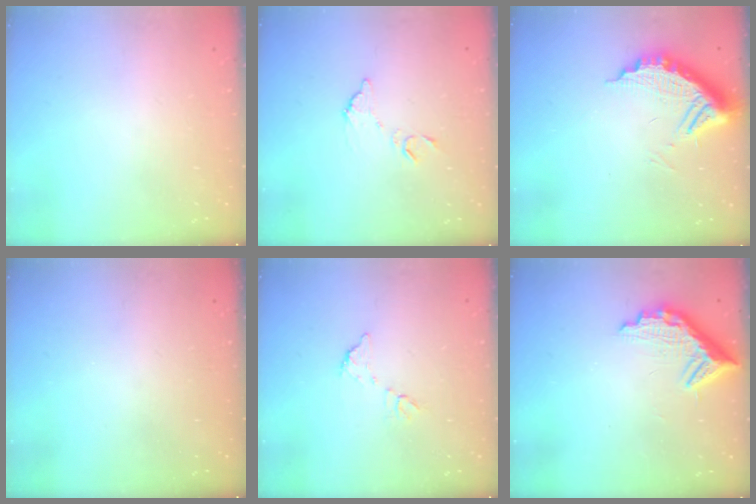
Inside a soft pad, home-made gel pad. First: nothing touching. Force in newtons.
{"total": 7.6, "press": 7.6, "slide": 0.3}
{"total": 11.7, "press": 11.7, "slide": 1.0}
{"total": 2.9, "press": 2.8, "slide": 0.8}
{"total": 6.5, "press": 6.5, "slide": 0.2}
{"total": 10.9, "press": 10.9, "slide": 1.1}